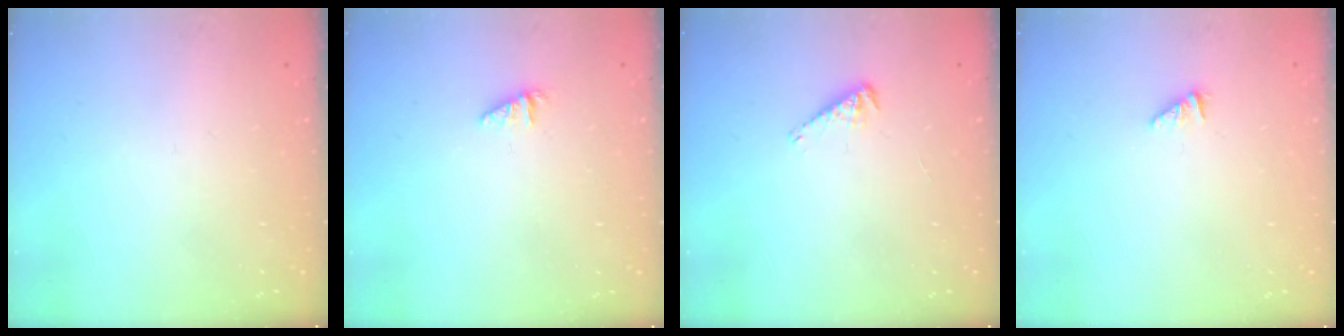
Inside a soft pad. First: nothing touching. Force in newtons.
{"total": 1.2, "press": 1.2, "slide": 0.2}
{"total": 4.1, "press": 4.0, "slide": 0.7}
{"total": 0.8, "press": 0.8, "slide": 0.2}